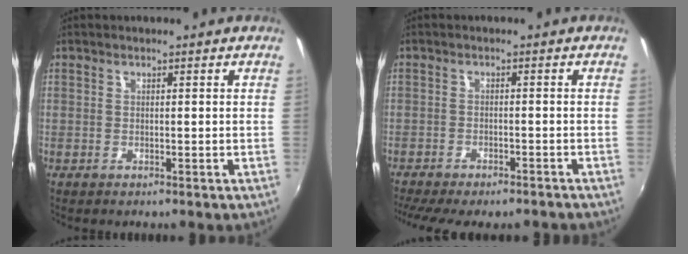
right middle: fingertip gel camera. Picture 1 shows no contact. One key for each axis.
{"total": 10.2, "fx": -8.8, "fy": 2.2, "fz": 4.8, "tx": -0.108, "ty": -0.033, "tz": -0.130}